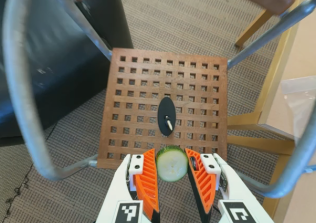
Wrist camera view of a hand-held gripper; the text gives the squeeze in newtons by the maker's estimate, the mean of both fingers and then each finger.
{"total": 7.9, "left": 7.8, "right": 7.9}